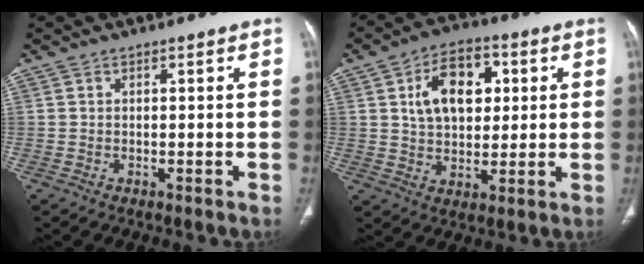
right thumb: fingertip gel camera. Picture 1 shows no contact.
{"total": 12.7, "force": [3.3, 8.2, 9.1], "torque": [-0.115, 0.002, 0.053]}